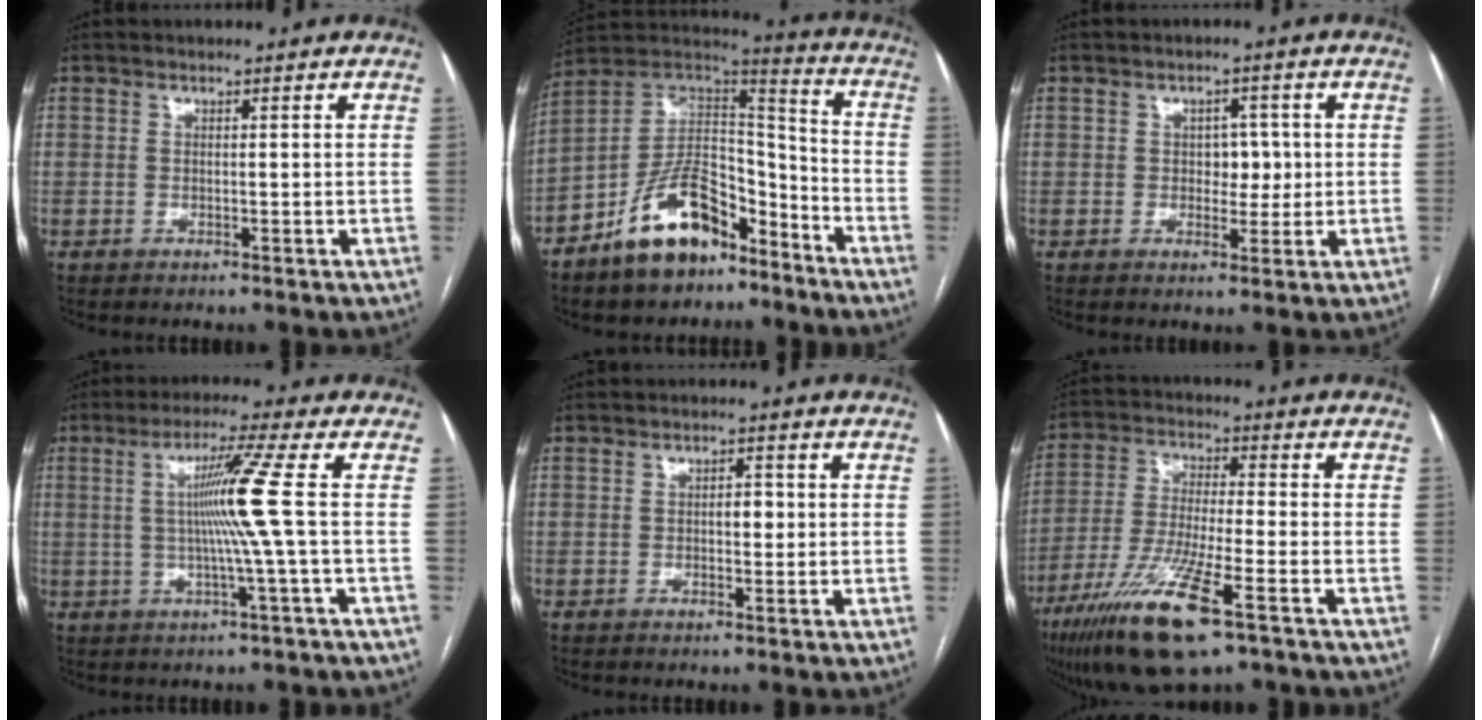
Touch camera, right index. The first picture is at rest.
{"total": 15.3, "force": [-9.8, 7.0, 9.4], "torque": [-0.175, 0.030, -0.172]}
{"total": 3.6, "force": [0.2, 2.4, 2.6], "torque": [-0.026, 0.007, 0.005]}
{"total": 7.9, "force": [0.3, -2.6, 7.5], "torque": [-0.137, 0.003, 0.014]}
{"total": 2.0, "force": [0.0, 1.0, 1.8], "torque": [-0.026, 0.004, -0.001]}
{"total": 14.7, "force": [-8.2, 1.5, 12.1], "torque": [-0.254, -0.036, -0.148]}